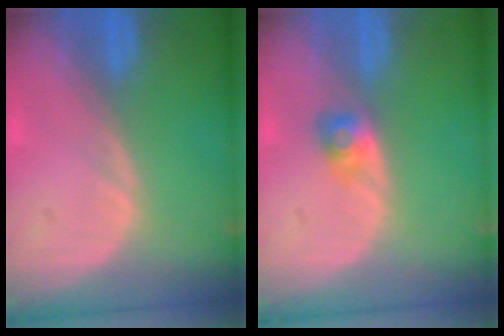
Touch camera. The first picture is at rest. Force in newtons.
{"total": 2.6, "press": 2.4, "slide": 1.0}